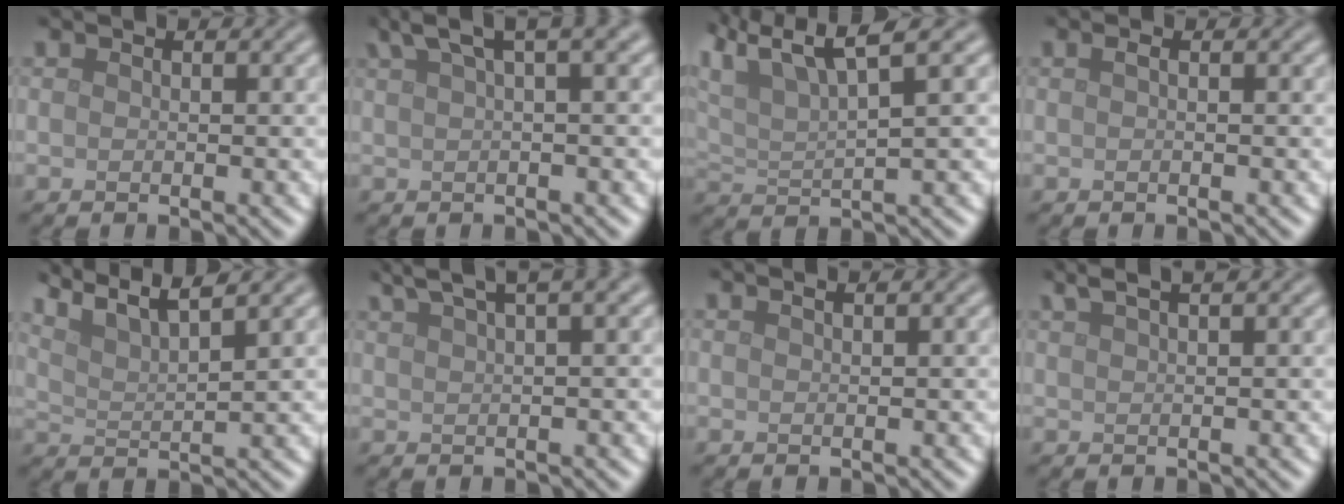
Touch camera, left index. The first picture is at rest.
{"total": 5.0, "force": [3.1, 1.1, 3.8], "torque": [-0.050, 0.023, 0.050]}
{"total": 7.3, "force": [5.1, 1.9, 4.9], "torque": [-0.092, 0.022, 0.088]}
{"total": 0.6, "force": [0.1, 0.1, 0.5], "torque": [-0.013, 0.004, 0.001]}
{"total": 6.3, "force": [5.2, 1.0, 3.3], "torque": [-0.049, 0.024, 0.065]}
{"total": 5.6, "force": [4.0, 1.2, 3.6], "torque": [-0.046, 0.024, 0.057]}
{"total": 0.9, "force": [0.5, 0.2, 0.7], "torque": [-0.008, 0.000, 0.004]}
{"total": 3.8, "force": [2.6, 1.2, 2.6], "torque": [-0.025, 0.019, 0.020]}